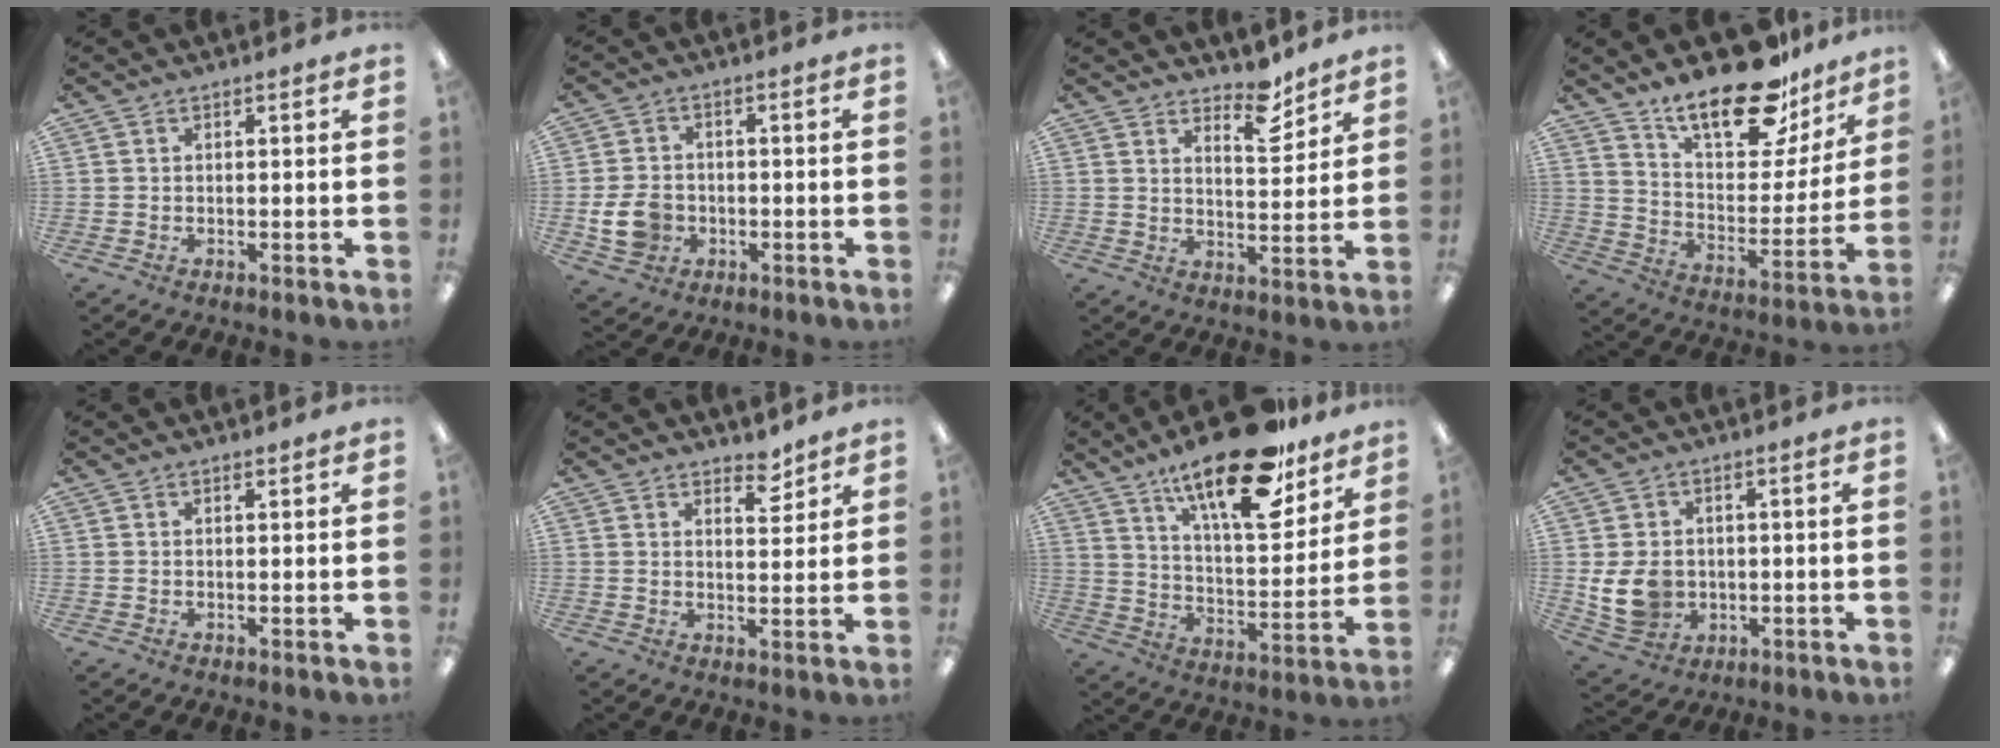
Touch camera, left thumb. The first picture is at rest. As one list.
[{"total": 7.5, "force": [-1.9, 6.0, 4.1], "torque": [-0.077, 0.006, -0.035]}, {"total": 8.0, "force": [6.5, 3.0, 3.6], "torque": [-0.033, -0.046, 0.108]}, {"total": 21.5, "force": [16.4, 8.3, 11.1], "torque": [-0.173, -0.109, 0.281]}, {"total": 0.6, "force": [0.5, 0.2, 0.1], "torque": [0.005, -0.003, 0.008]}, {"total": 4.7, "force": [4.1, 1.9, 1.3], "torque": [-0.002, -0.030, 0.070]}, {"total": 22.8, "force": [16.5, 7.5, 13.9], "torque": [-0.214, -0.104, 0.275]}, {"total": 9.1, "force": [-0.5, 7.6, 5.1], "torque": [-0.111, 0.009, -0.004]}]